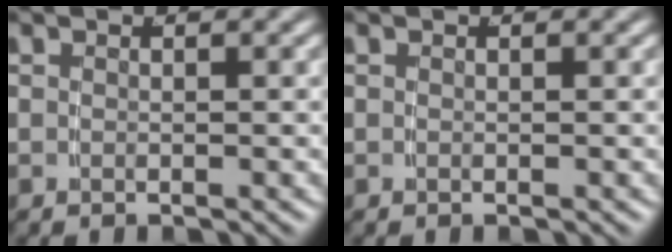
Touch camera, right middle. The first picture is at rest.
{"total": 0.0}